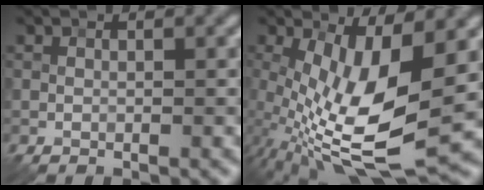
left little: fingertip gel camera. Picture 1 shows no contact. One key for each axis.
{"total": 11.7, "fx": -0.7, "fy": 4.3, "fz": 10.9, "tx": -0.214, "ty": -0.018, "tz": -0.009}